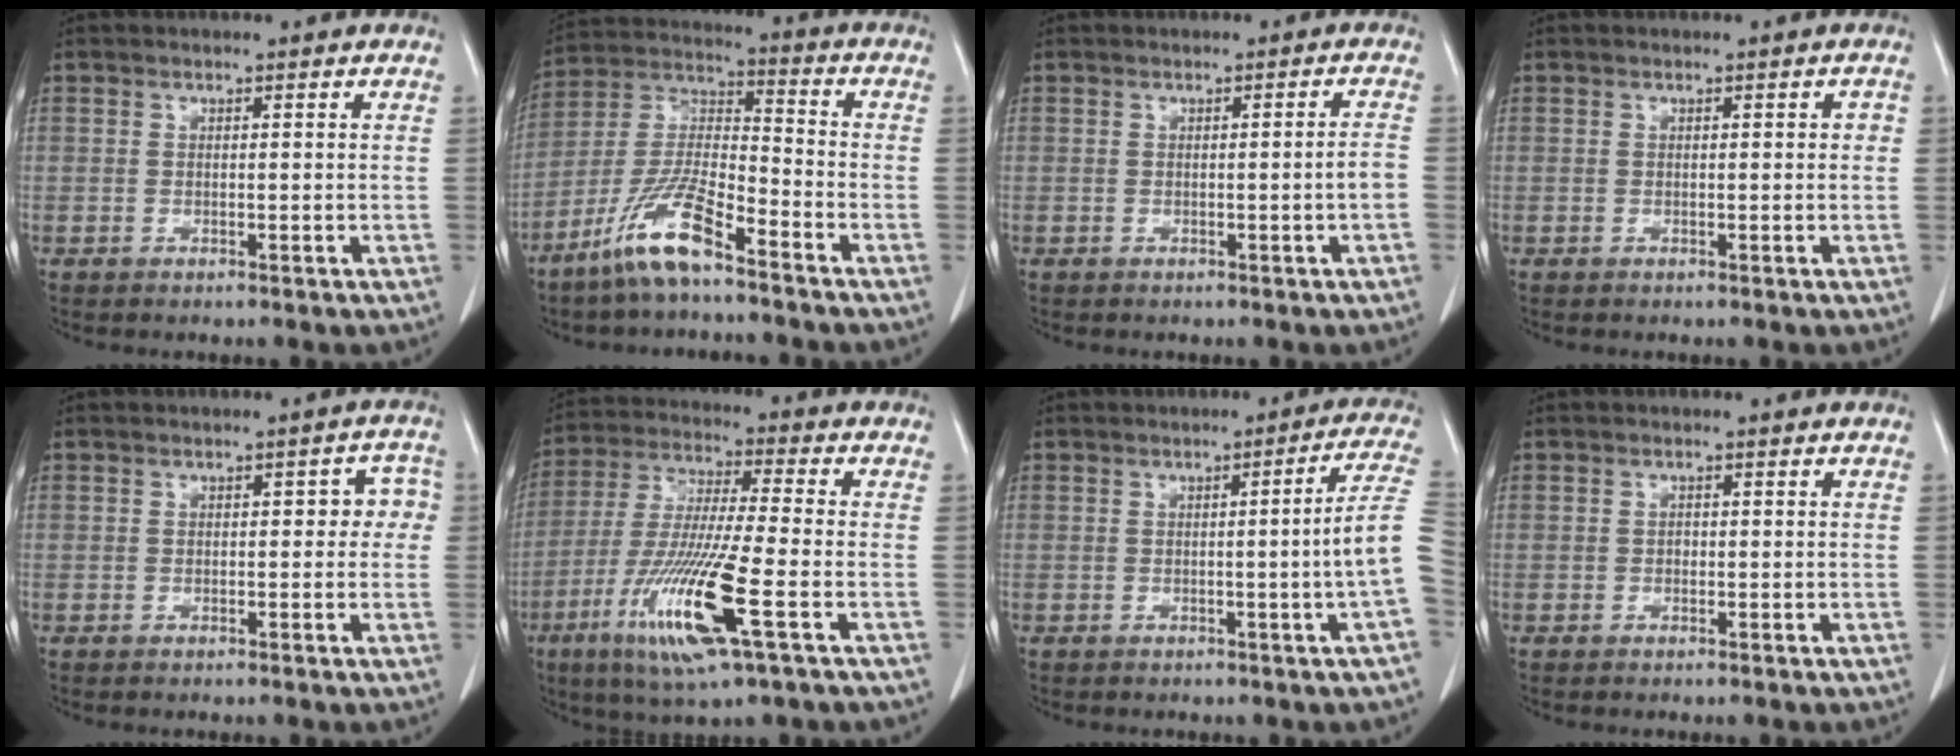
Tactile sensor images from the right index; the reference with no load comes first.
{"total": 11.6, "force": [-7.9, 1.7, 8.4], "torque": [-0.179, -0.012, -0.157]}
{"total": 2.1, "force": [-0.8, -0.3, 1.9], "torque": [-0.027, -0.002, -0.011]}
{"total": 1.0, "force": [0.1, 0.5, 0.9], "torque": [-0.011, 0.004, 0.002]}
{"total": 3.6, "force": [0.1, 1.9, 3.0], "torque": [-0.024, 0.028, 0.000]}
{"total": 15.4, "force": [-6.1, 0.6, 14.2], "torque": [-0.292, -0.027, -0.113]}
{"total": 6.9, "force": [-1.1, -1.9, 6.6], "torque": [-0.072, 0.000, -0.018]}
{"total": 0.5, "force": [-0.1, 0.4, 0.3], "torque": [-0.003, 0.003, -0.004]}